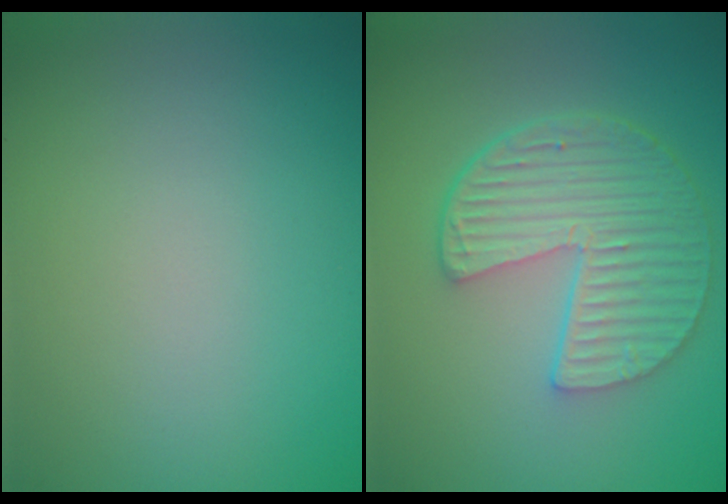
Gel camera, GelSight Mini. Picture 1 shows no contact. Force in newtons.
{"total": 6.2, "press": 4.5, "slide": 4.2}